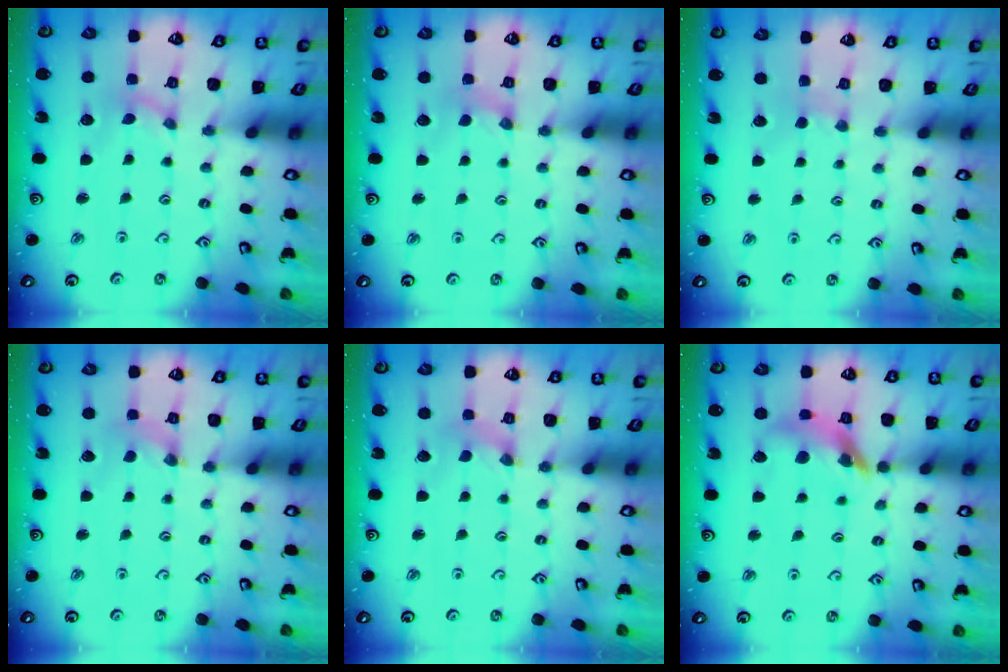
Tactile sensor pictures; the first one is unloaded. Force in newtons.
{"total": 1.1, "press": 1.1, "slide": 0.2}
{"total": 1.4, "press": 1.4, "slide": 0.4}
{"total": 0.0}
{"total": 0.0}
{"total": 13.0, "press": 12.9, "slide": 1.6}